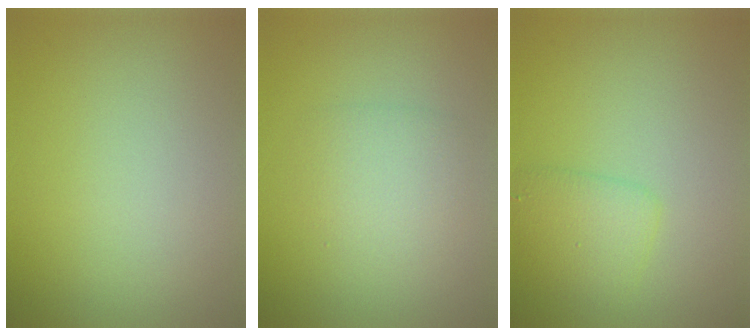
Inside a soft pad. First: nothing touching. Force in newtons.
{"total": 2.3, "press": 2.3, "slide": 0.1}
{"total": 2.2, "press": 2.2, "slide": 0.1}